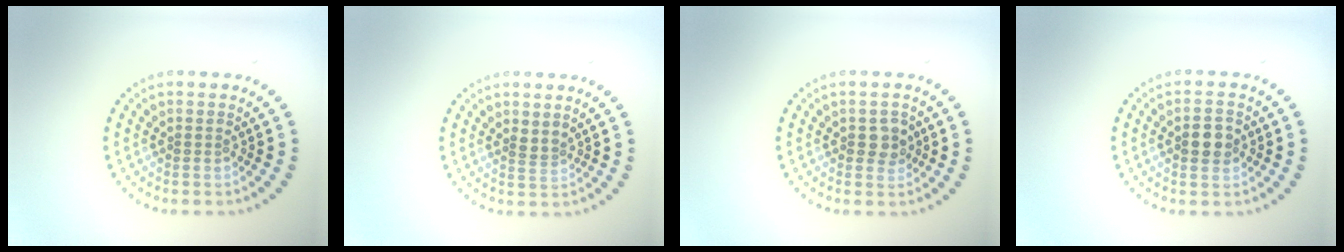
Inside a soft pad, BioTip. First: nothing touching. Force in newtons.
{"total": 1.2, "press": 0.7, "slide": 1.0}
{"total": 1.9, "press": 1.9, "slide": 0.4}
{"total": 3.0, "press": 3.0, "slide": 0.2}